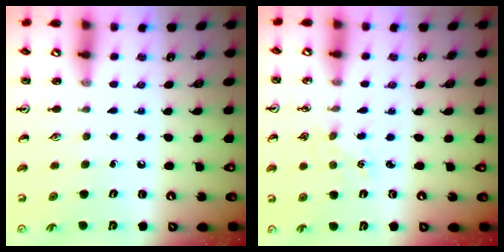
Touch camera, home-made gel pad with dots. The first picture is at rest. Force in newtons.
{"total": 2.6, "press": 2.6, "slide": 0.4}